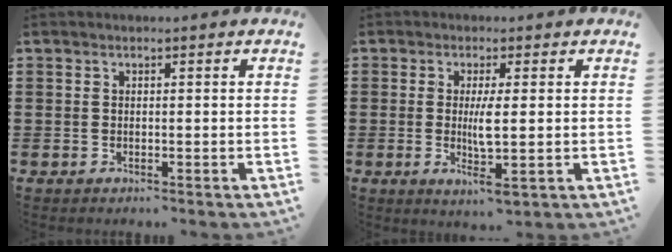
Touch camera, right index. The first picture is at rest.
{"total": 4.6, "force": [0.1, 0.6, 4.5], "torque": [-0.083, -0.002, 0.000]}